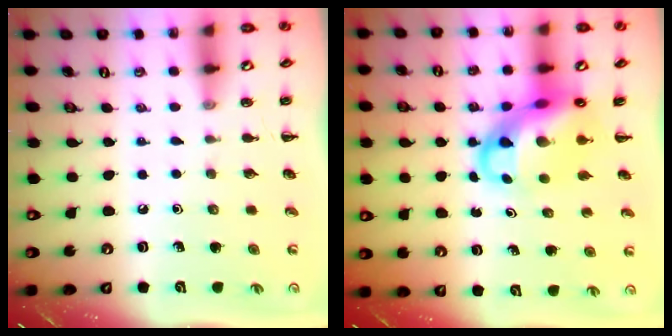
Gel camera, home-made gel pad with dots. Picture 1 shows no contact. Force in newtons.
{"total": 11.0, "press": 10.6, "slide": 2.8}